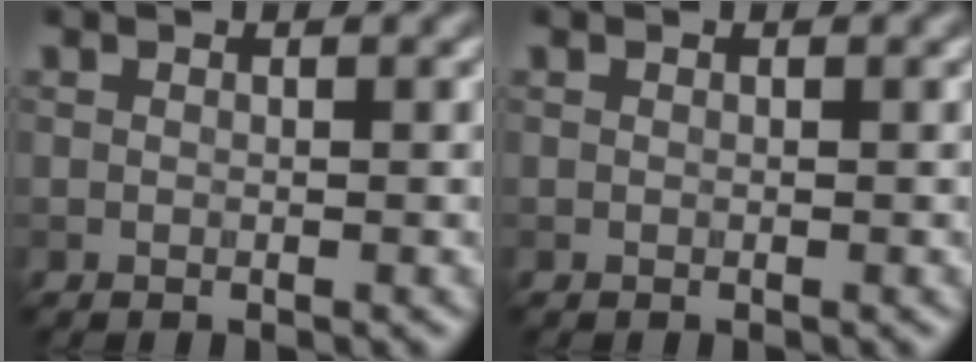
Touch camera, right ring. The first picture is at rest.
{"total": 0.0}